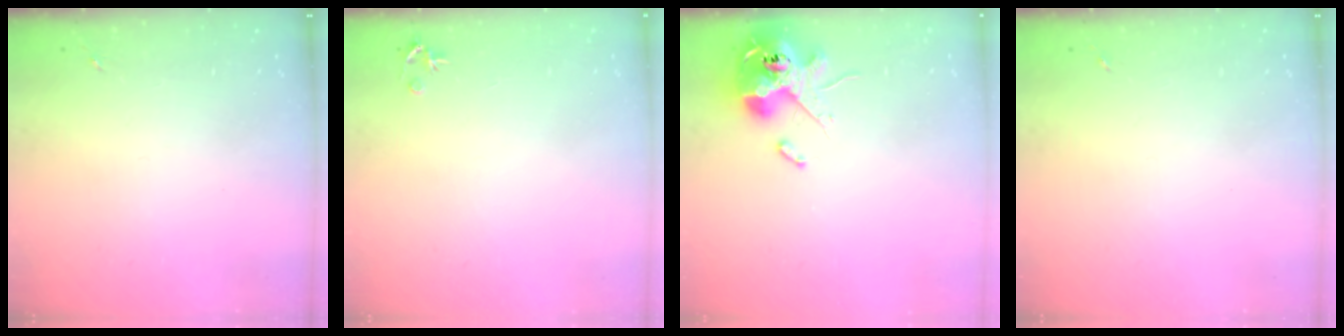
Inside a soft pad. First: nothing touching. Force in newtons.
{"total": 3.5, "press": 3.5, "slide": 0.4}
{"total": 12.8, "press": 12.6, "slide": 2.2}
{"total": 0.0}